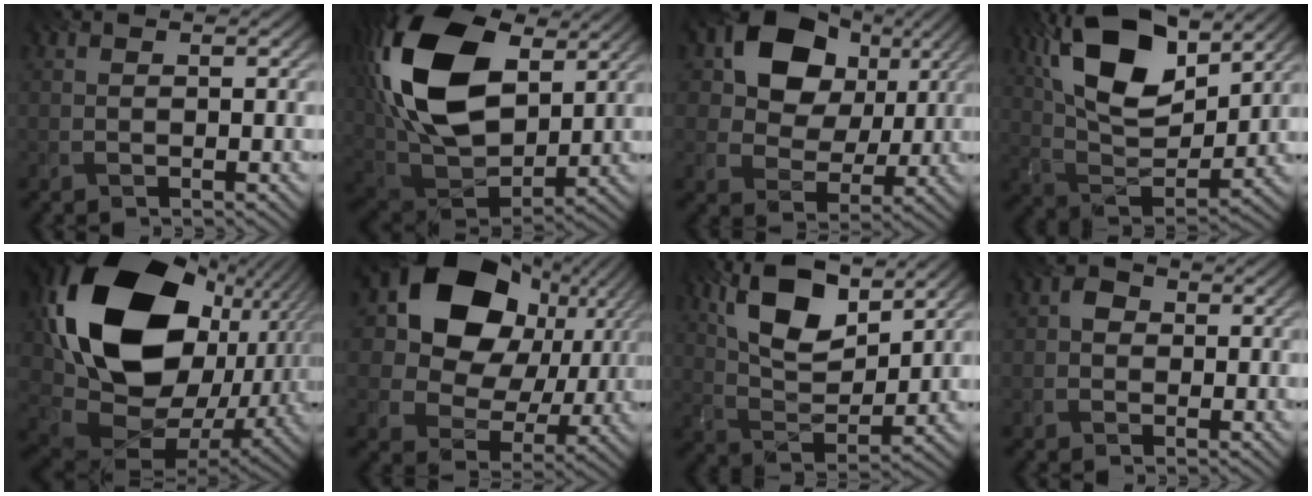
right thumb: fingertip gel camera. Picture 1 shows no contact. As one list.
[{"total": 20.3, "force": [6.9, 12.3, 14.6], "torque": [-0.350, 0.031, 0.119]}, {"total": 12.6, "force": [4.4, 9.6, 6.9], "torque": [-0.137, 0.009, 0.066]}, {"total": 16.6, "force": [8.2, 7.9, 12.2], "torque": [-0.258, 0.014, 0.139]}, {"total": 22.1, "force": [5.4, 16.0, 14.3], "torque": [-0.346, -0.027, 0.122]}, {"total": 15.6, "force": [5.0, 11.9, 8.9], "torque": [-0.159, 0.011, 0.078]}, {"total": 12.3, "force": [6.5, 5.4, 8.9], "torque": [-0.189, 0.006, 0.125]}, {"total": 1.8, "force": [-0.1, 1.6, 0.7], "torque": [-0.011, 0.001, -0.010]}]